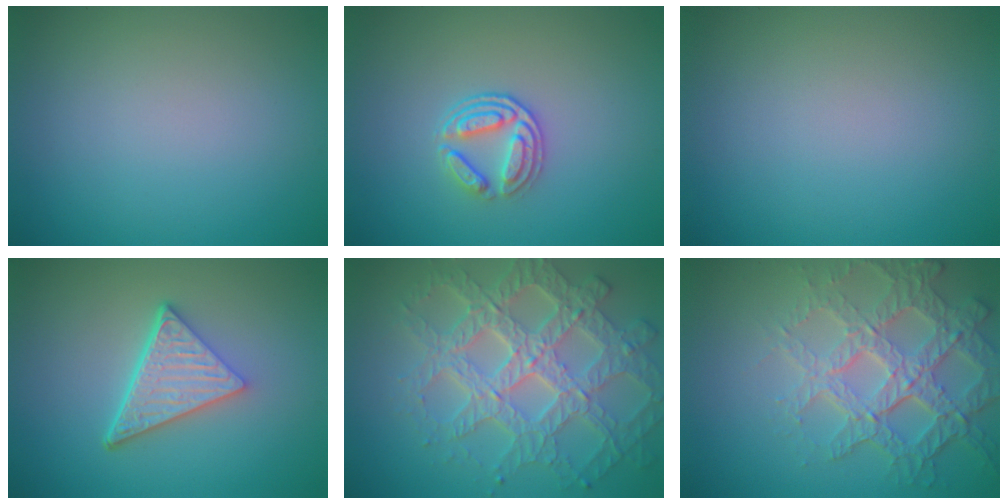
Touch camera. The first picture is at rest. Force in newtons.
{"total": 2.6, "press": 2.1, "slide": 1.6}
{"total": 0.0}
{"total": 5.1, "press": 3.6, "slide": 3.7}
{"total": 6.9, "press": 6.0, "slide": 3.4}
{"total": 6.8, "press": 5.1, "slide": 4.5}